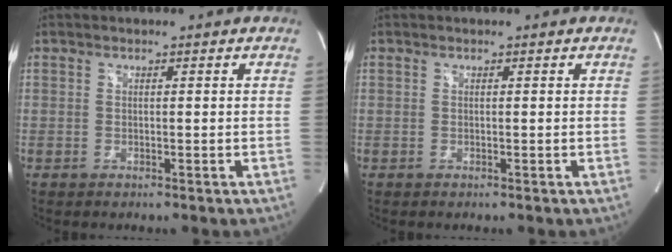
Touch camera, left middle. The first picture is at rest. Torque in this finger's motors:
{"motor_torque": [0.17, -0.13, 0.08, 0.01]}